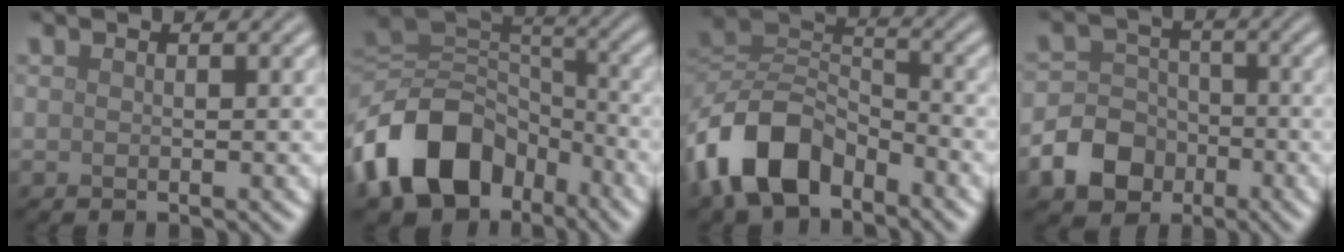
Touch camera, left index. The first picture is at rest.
{"total": 12.8, "force": [-6.3, 8.8, 6.8], "torque": [-0.140, 0.003, -0.124]}
{"total": 9.0, "force": [-5.4, 5.2, 4.9], "torque": [-0.098, 0.002, -0.113]}
{"total": 6.1, "force": [-2.8, 5.0, 2.2], "torque": [-0.027, -0.002, -0.077]}